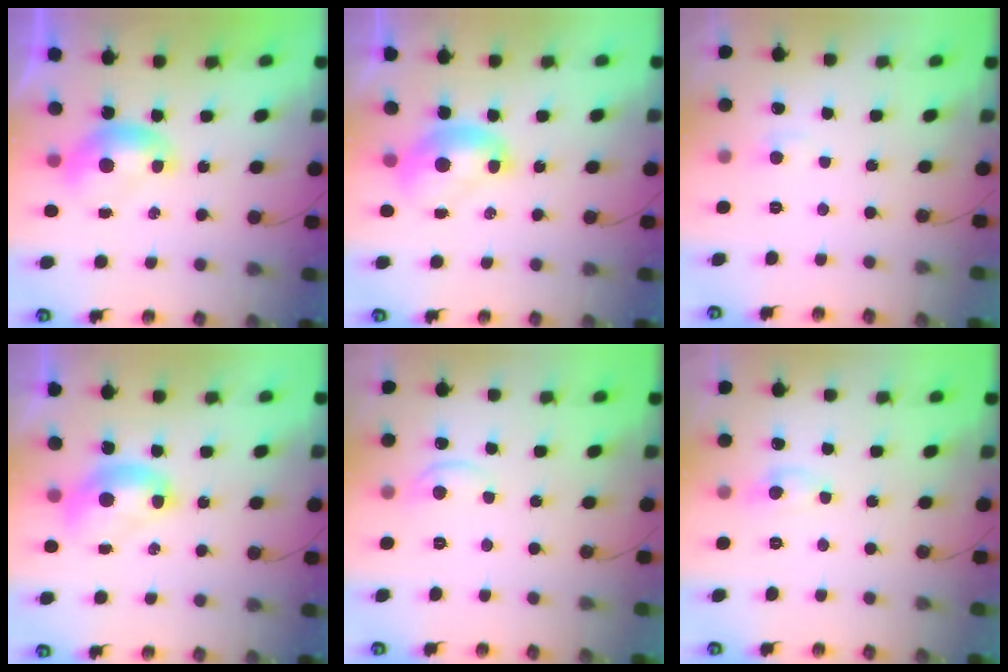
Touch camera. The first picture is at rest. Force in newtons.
{"total": 2.0, "press": 2.0, "slide": 0.0}
{"total": 1.4, "press": 1.3, "slide": 0.6}
{"total": 2.7, "press": 2.7, "slide": 0.1}
{"total": 0.8, "press": 0.6, "slide": 0.5}
{"total": 1.9, "press": 1.8, "slide": 0.6}